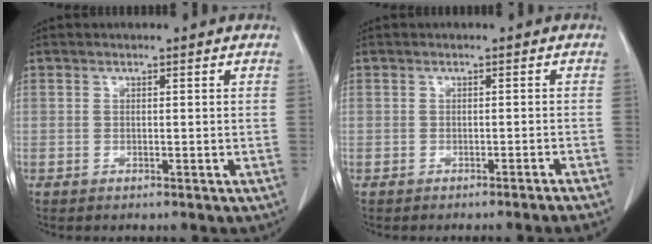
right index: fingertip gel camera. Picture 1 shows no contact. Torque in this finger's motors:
{"motor_torque": [0.27, -0.38, 0.09, 0.02]}